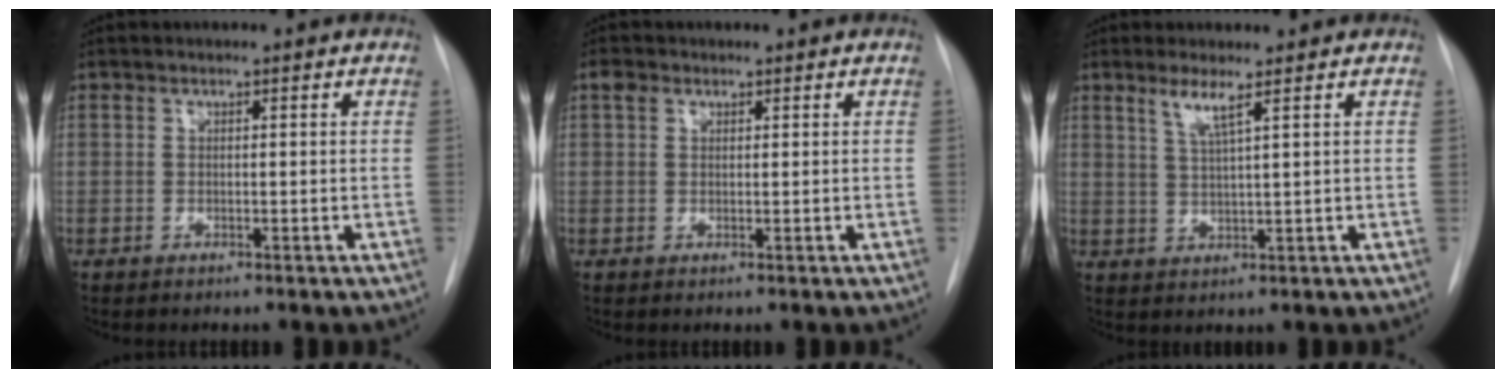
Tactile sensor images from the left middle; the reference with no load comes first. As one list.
[{"total": 1.5, "force": [0.9, 1.1, 0.5], "torque": [-0.010, 0.010, 0.014]}, {"total": 3.3, "force": [2.0, -0.5, 2.6], "torque": [-0.057, -0.008, 0.041]}]